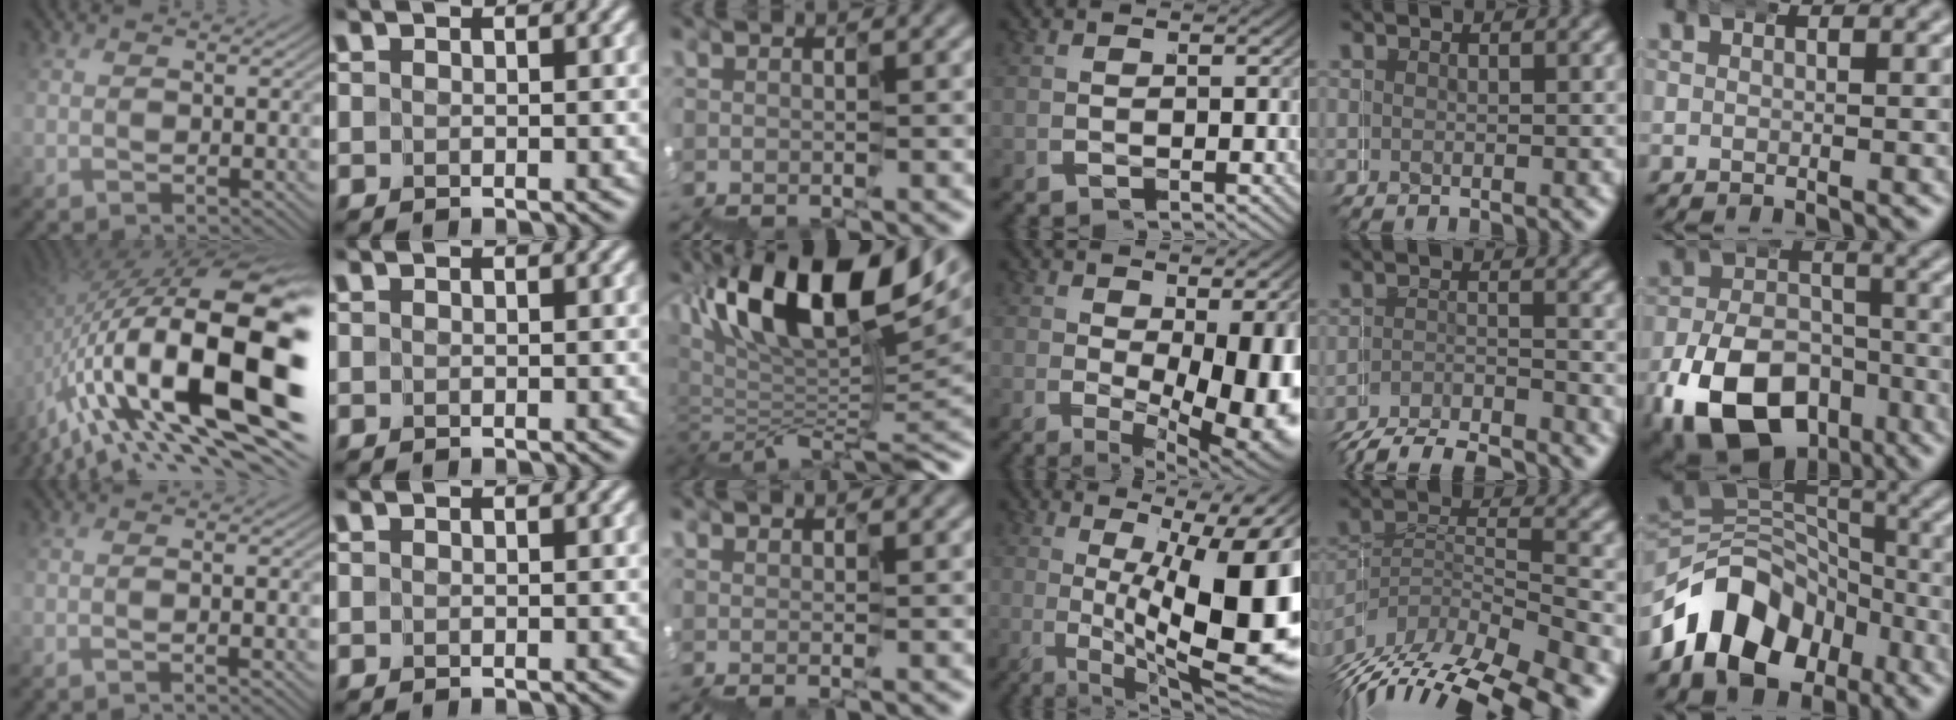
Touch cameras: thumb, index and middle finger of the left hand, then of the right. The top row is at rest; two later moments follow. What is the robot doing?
{"motion": "wrap", "object": "duck tape"}